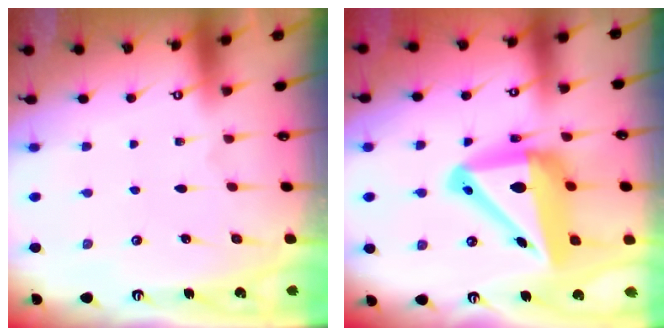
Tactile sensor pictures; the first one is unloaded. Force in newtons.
{"total": 18.3, "press": 18.1, "slide": 2.9}